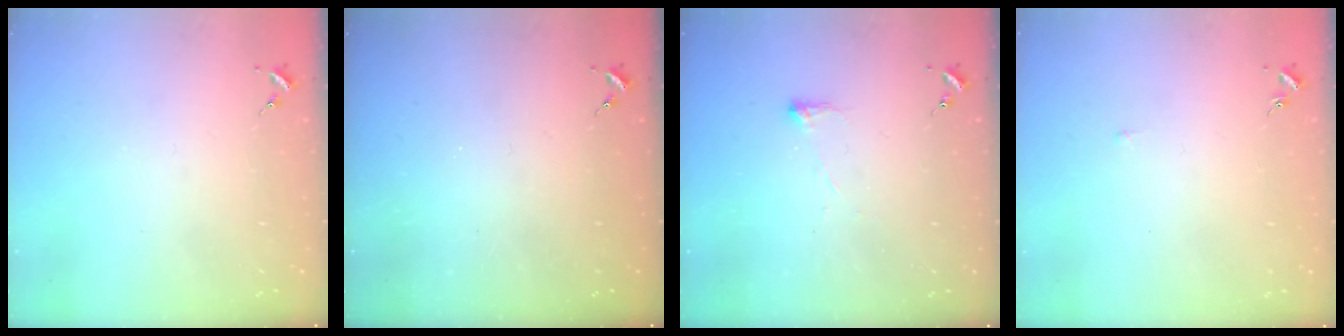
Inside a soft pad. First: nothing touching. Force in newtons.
{"total": 0.0}
{"total": 2.8, "press": 2.7, "slide": 0.7}
{"total": 2.6, "press": 2.6, "slide": 0.3}